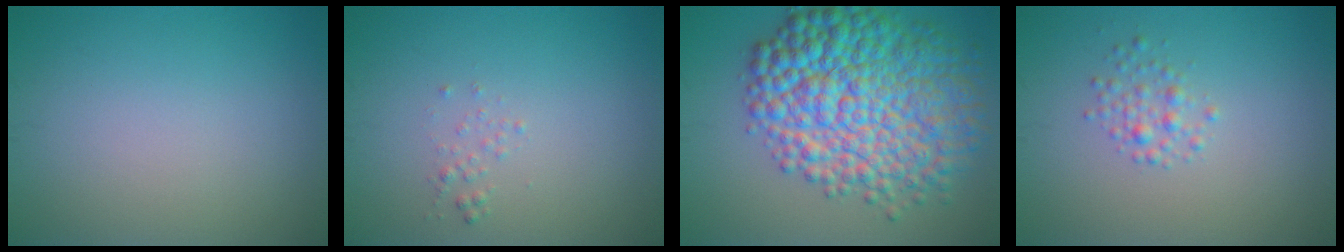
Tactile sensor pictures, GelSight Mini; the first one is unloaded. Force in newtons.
{"total": 0.8, "press": 0.8, "slide": 0.1}
{"total": 12.1, "press": 12.1, "slide": 0.1}
{"total": 1.6, "press": 1.6, "slide": 0.1}